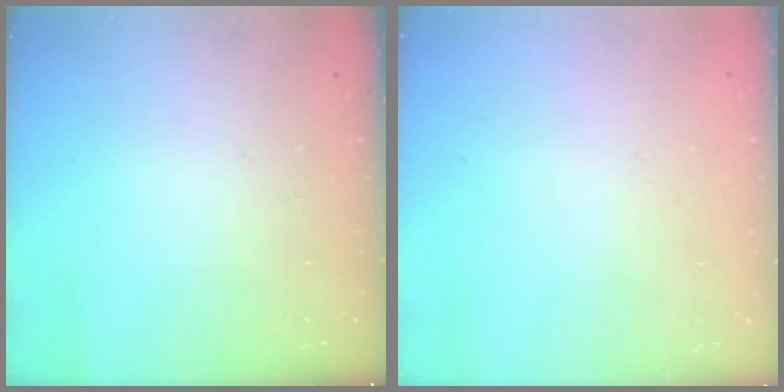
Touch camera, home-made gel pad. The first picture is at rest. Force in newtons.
{"total": 2.0, "press": 2.0, "slide": 0.1}